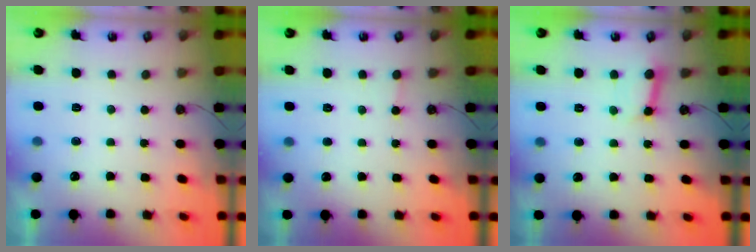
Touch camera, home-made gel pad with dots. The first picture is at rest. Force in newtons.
{"total": 1.7, "press": 1.7, "slide": 0.3}
{"total": 7.6, "press": 7.6, "slide": 0.9}